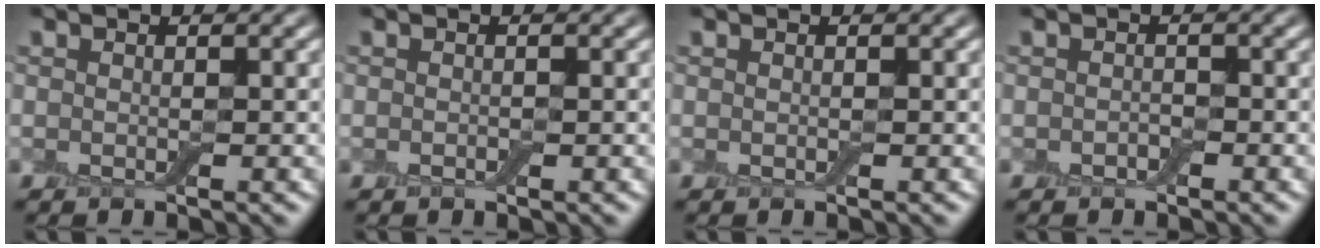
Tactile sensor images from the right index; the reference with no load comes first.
{"total": 0.0}
{"total": 0.0}
{"total": 0.7, "force": [-0.4, 0.5, 0.4], "torque": [-0.007, 0.000, -0.007]}